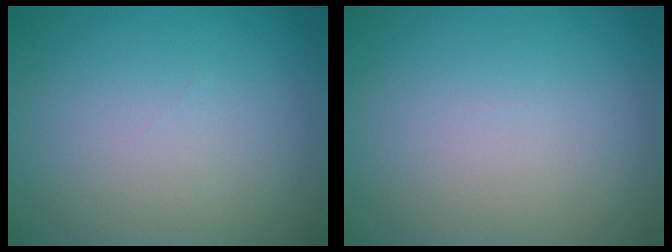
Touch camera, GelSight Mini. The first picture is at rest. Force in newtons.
{"total": 0.0}